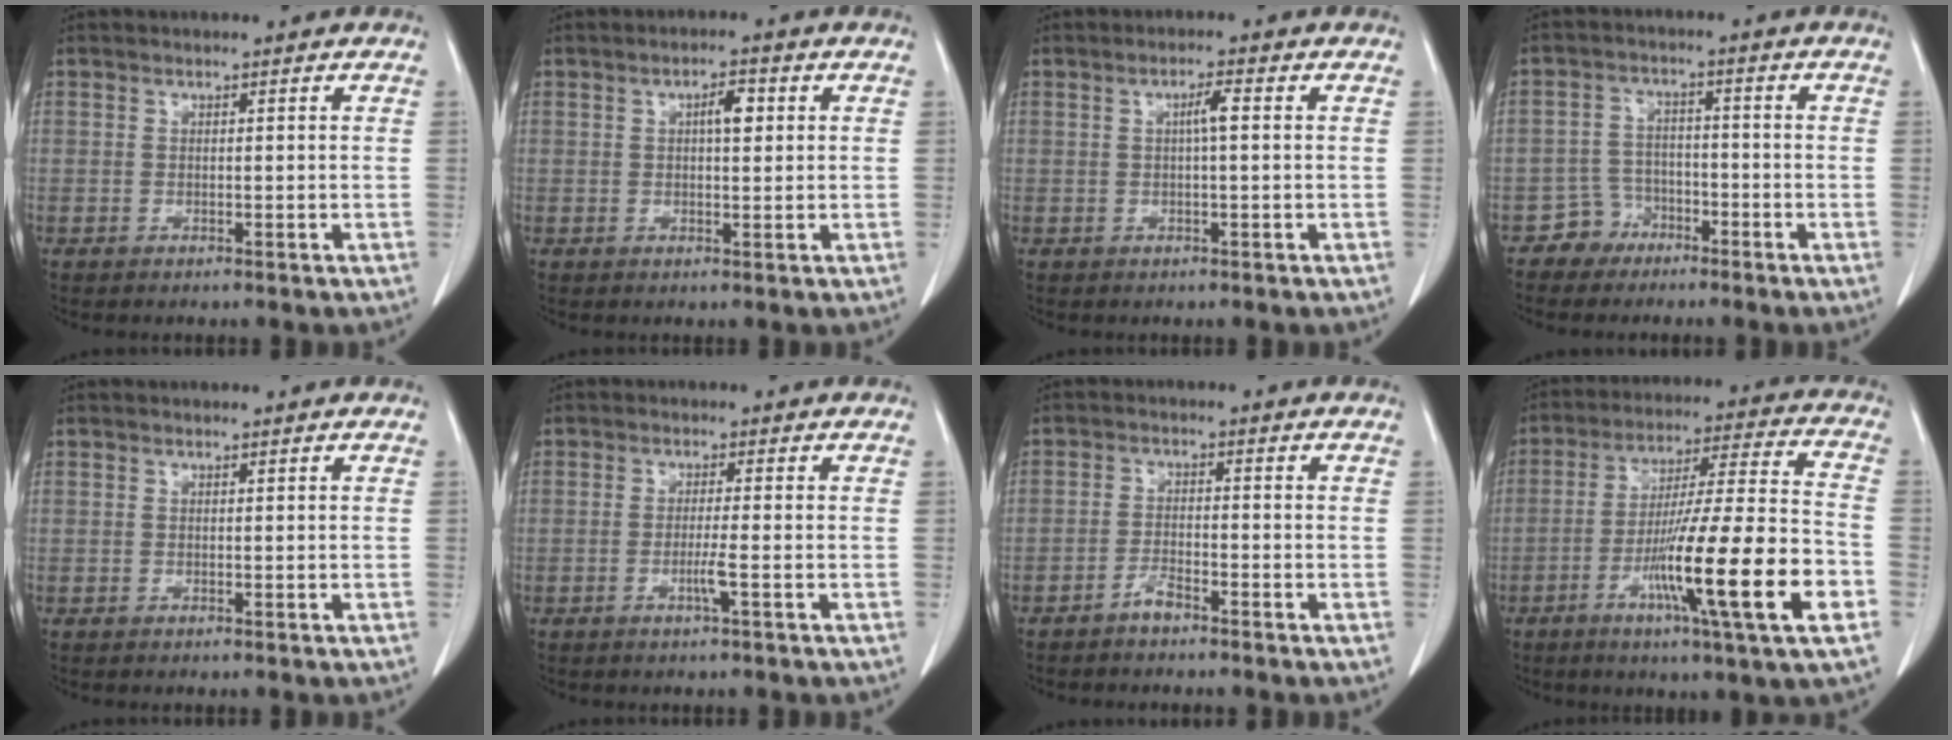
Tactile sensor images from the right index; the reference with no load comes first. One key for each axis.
{"total": 3.2, "fx": 0.8, "fy": 1.0, "fz": 2.9, "tx": -0.048, "ty": 0.005, "tz": 0.012}
{"total": 2.4, "fx": 0.3, "fy": 0.1, "fz": 2.4, "tx": -0.042, "ty": 0.003, "tz": 0.004}
{"total": 4.3, "fx": -2.9, "fy": 3.1, "fz": -0.2, "tx": 0.008, "ty": 0.014, "tz": -0.053}
{"total": 0.0}
{"total": 2.5, "fx": -0.9, "fy": -0.4, "fz": 2.3, "tx": -0.046, "ty": -0.004, "tz": -0.019}
{"total": 2.3, "fx": -2.0, "fy": 0.4, "fz": 1.2, "tx": -0.022, "ty": 0.000, "tz": -0.040}
{"total": 19.6, "fx": -7.1, "fy": -0.2, "fz": 18.3, "tx": -0.295, "ty": -0.018, "tz": -0.120}